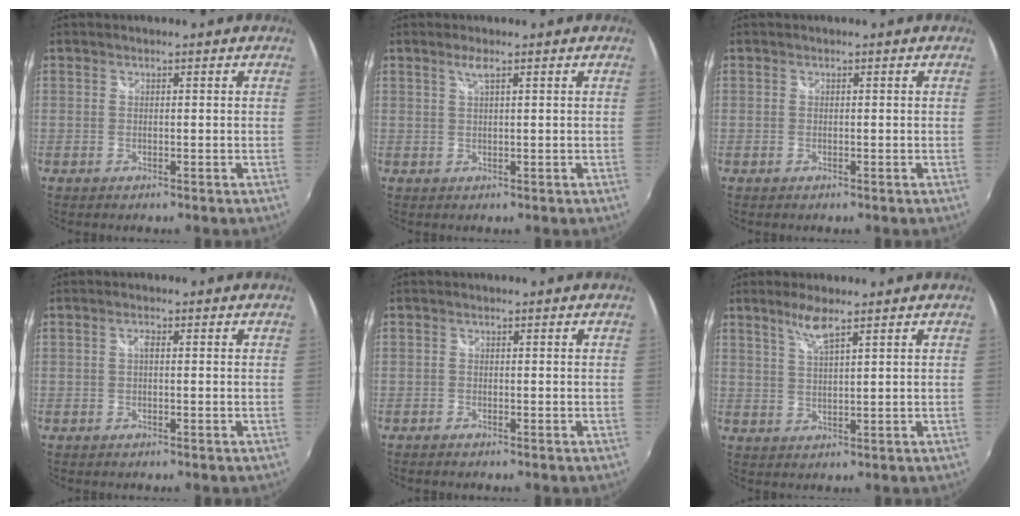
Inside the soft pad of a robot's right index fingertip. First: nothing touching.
{"total": 1.7, "force": [1.0, -0.2, 1.3], "torque": [-0.024, 0.002, 0.017]}
{"total": 0.0}
{"total": 1.0, "force": [0.1, 0.3, 0.9], "torque": [-0.017, 0.005, -0.001]}
{"total": 2.0, "force": [-1.8, 0.9, 0.4], "torque": [-0.015, -0.003, -0.029]}
{"total": 4.1, "force": [2.9, 0.2, 2.9], "torque": [-0.058, 0.001, 0.057]}